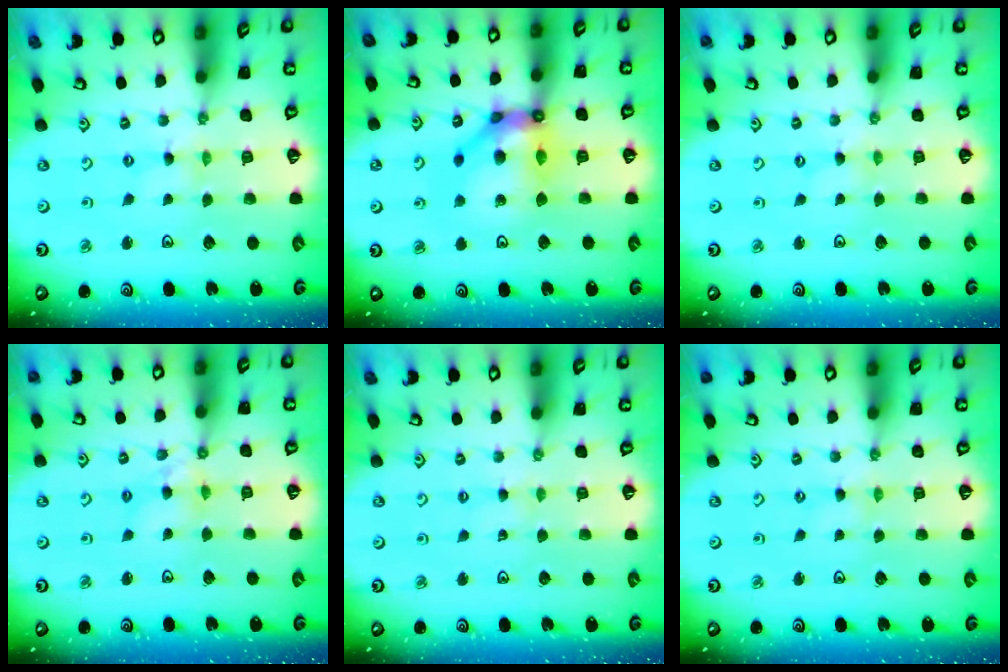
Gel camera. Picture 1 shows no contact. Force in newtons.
{"total": 14.4, "press": 14.2, "slide": 2.8}
{"total": 0.0}
{"total": 5.9, "press": 5.9, "slide": 0.7}
{"total": 1.7, "press": 1.6, "slide": 0.4}
{"total": 1.1, "press": 1.0, "slide": 0.4}